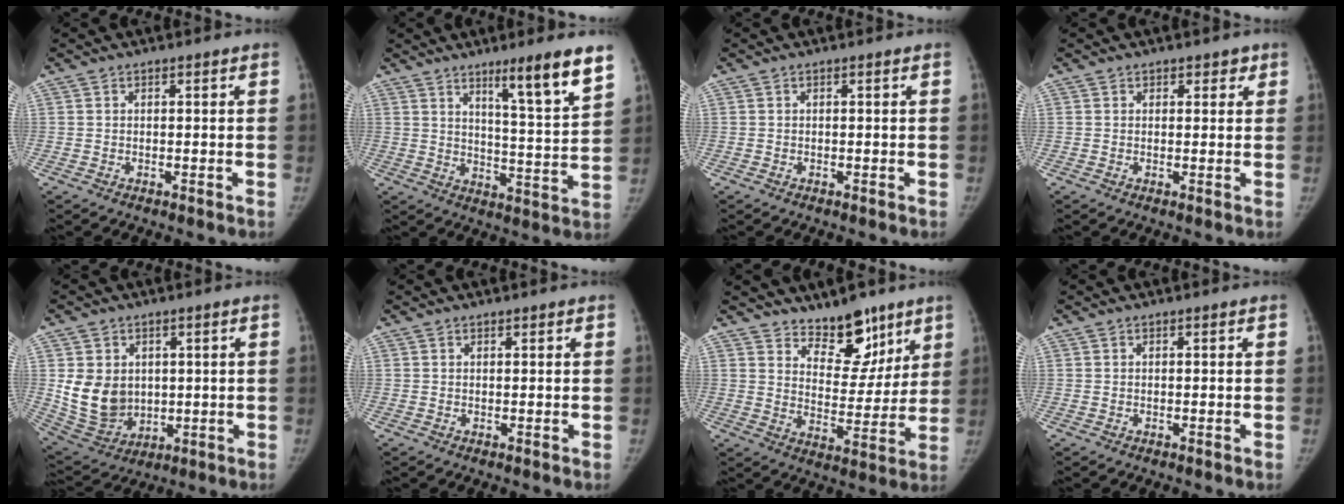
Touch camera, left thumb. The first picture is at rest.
{"total": 12.4, "force": [8.0, 0.5, 9.5], "torque": [-0.135, -0.055, 0.126]}
{"total": 0.0}
{"total": 2.1, "force": [1.3, 1.4, 0.7], "torque": [0.017, -0.005, 0.012]}
{"total": 11.7, "force": [1.7, 9.5, 6.6], "torque": [-0.088, -0.017, 0.059]}
{"total": 0.6, "force": [0.5, 0.2, 0.2], "torque": [-0.002, -0.004, 0.007]}
{"total": 11.6, "force": [8.6, 5.9, 5.0], "torque": [-0.028, -0.065, 0.142]}
{"total": 0.0}